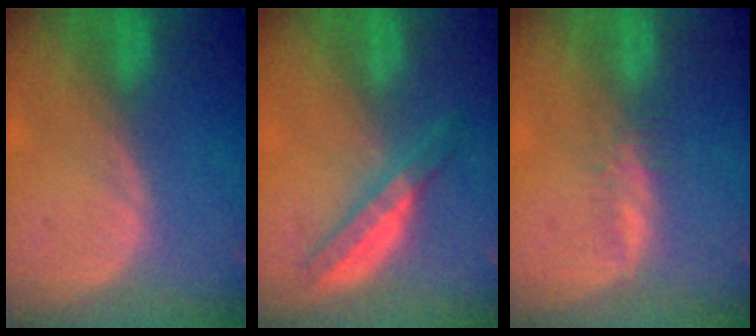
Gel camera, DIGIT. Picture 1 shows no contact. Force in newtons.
{"total": 5.0, "press": 4.9, "slide": 1.3}
{"total": 2.0, "press": 1.8, "slide": 0.6}